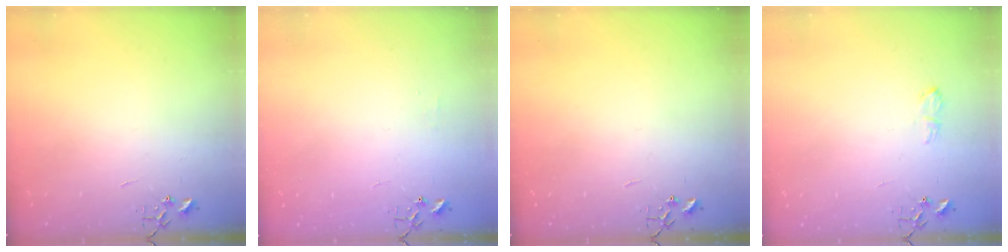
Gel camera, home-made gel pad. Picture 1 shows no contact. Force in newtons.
{"total": 3.8, "press": 3.7, "slide": 0.6}
{"total": 0.0}
{"total": 6.1, "press": 6.0, "slide": 0.8}